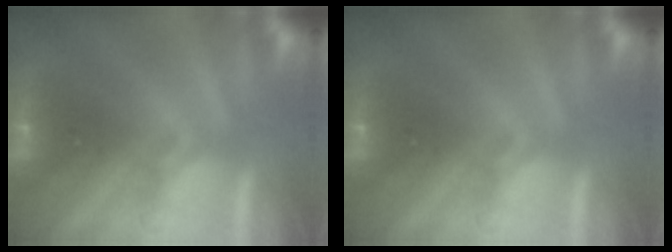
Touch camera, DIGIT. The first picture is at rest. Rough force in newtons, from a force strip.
{"total": 0.0}